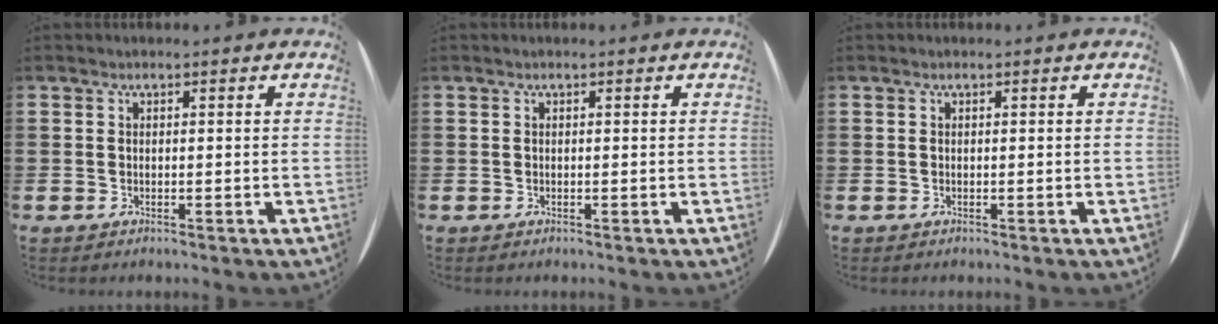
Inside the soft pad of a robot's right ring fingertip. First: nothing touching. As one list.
[{"total": 0.0}, {"total": 0.0}]